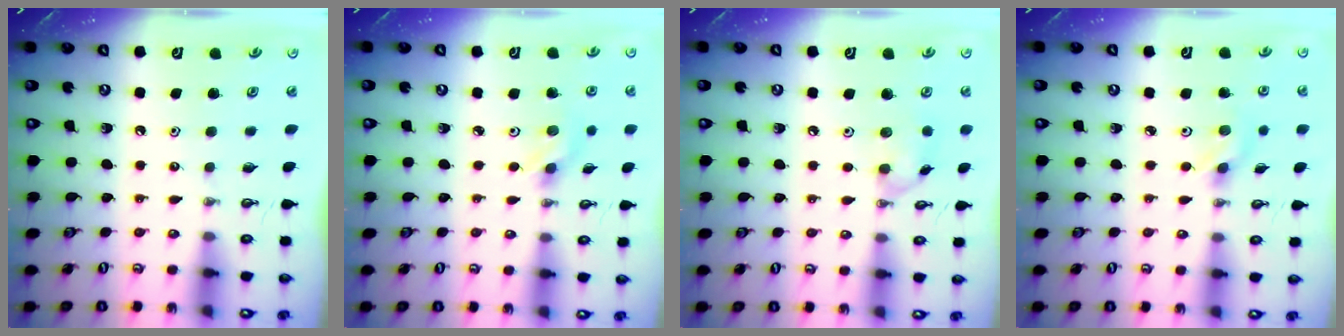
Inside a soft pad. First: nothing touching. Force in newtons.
{"total": 2.8, "press": 2.5, "slide": 1.3}
{"total": 7.8, "press": 7.8, "slide": 0.8}
{"total": 2.9, "press": 2.6, "slide": 1.4}